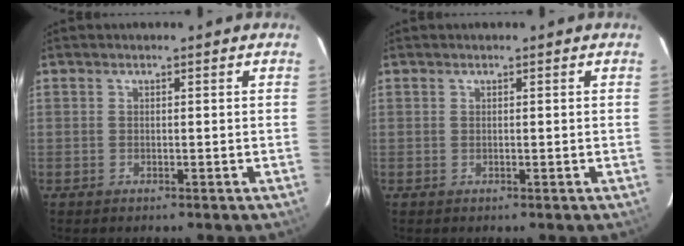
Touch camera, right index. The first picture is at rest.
{"total": 0.0}